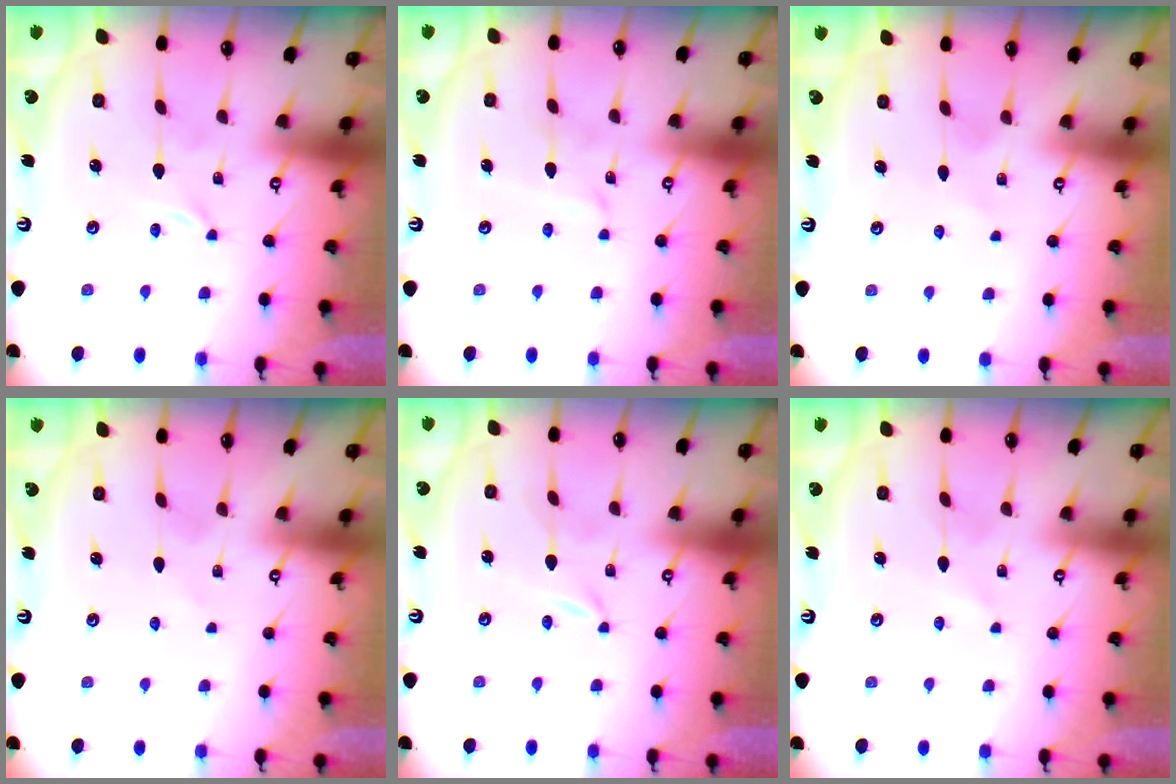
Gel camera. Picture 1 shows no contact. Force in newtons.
{"total": 3.1, "press": 3.1, "slide": 0.1}
{"total": 2.4, "press": 2.4, "slide": 0.3}
{"total": 1.6, "press": 1.6, "slide": 0.2}
{"total": 0.0}
{"total": 2.7, "press": 2.7, "slide": 0.3}